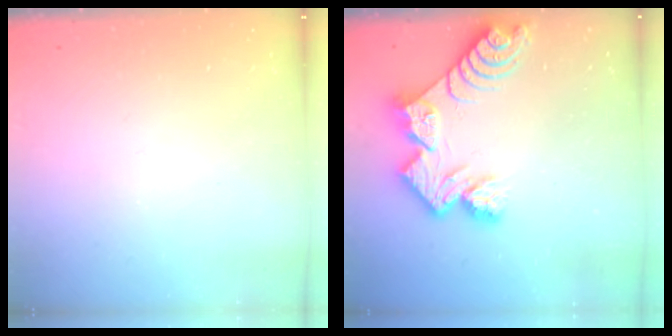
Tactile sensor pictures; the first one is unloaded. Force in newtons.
{"total": 11.0, "press": 10.9, "slide": 1.1}